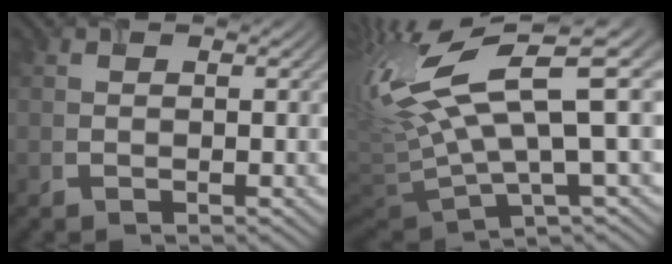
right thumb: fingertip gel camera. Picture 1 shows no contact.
{"total": 16.6, "force": [2.8, 4.4, 15.7], "torque": [-0.348, 0.007, 0.064]}